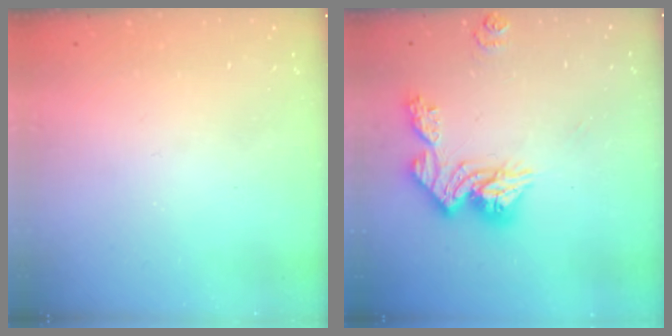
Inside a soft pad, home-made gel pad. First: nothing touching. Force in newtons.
{"total": 13.4, "press": 13.3, "slide": 1.2}